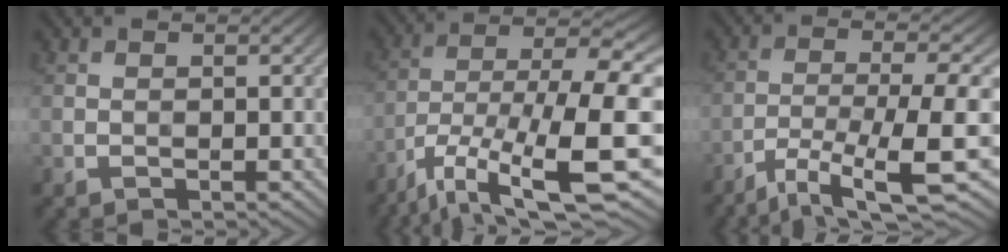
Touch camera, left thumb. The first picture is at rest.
{"total": 17.3, "force": [-8.1, 6.5, 13.9], "torque": [-0.250, -0.022, -0.145]}
{"total": 11.3, "force": [-6.2, 2.2, 9.2], "torque": [-0.150, -0.007, -0.101]}